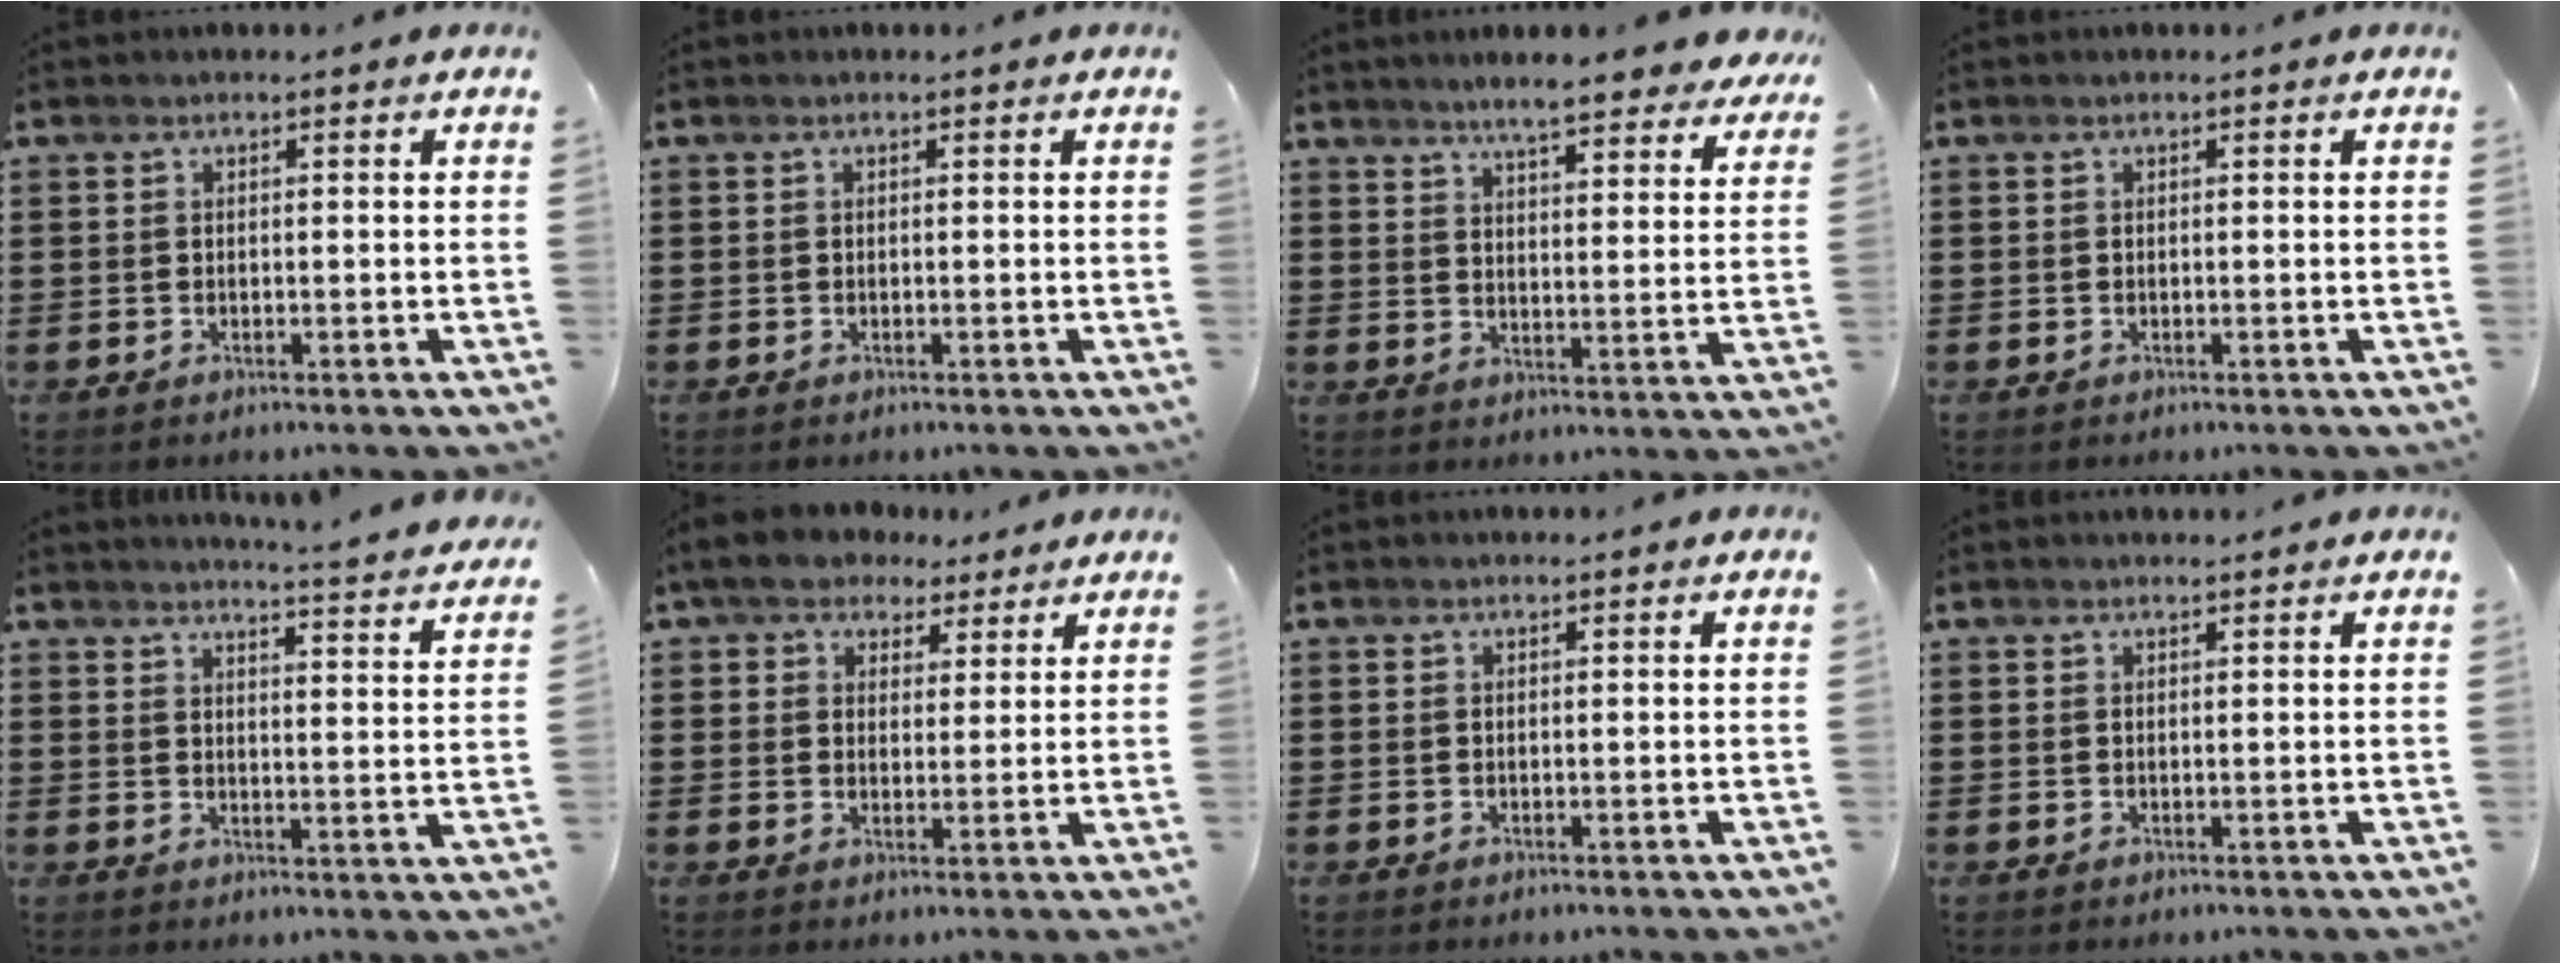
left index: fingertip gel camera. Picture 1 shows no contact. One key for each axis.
{"total": 0.0}
{"total": 5.9, "fx": 5.5, "fy": 0.0, "fz": 2.1, "tx": -0.055, "ty": -0.026, "tz": 0.095}
{"total": 0.0}
{"total": 4.3, "fx": 4.1, "fy": -0.7, "fz": 0.8, "tx": -0.017, "ty": -0.040, "tz": 0.065}
{"total": 5.1, "fx": 4.0, "fy": 2.9, "fz": 1.3, "tx": -0.049, "ty": 0.003, "tz": 0.073}
{"total": 0.0}
{"total": 0.7, "fx": 0.7, "fy": 0.0, "fz": 0.0, "tx": -0.003, "ty": -0.001, "tz": 0.015}